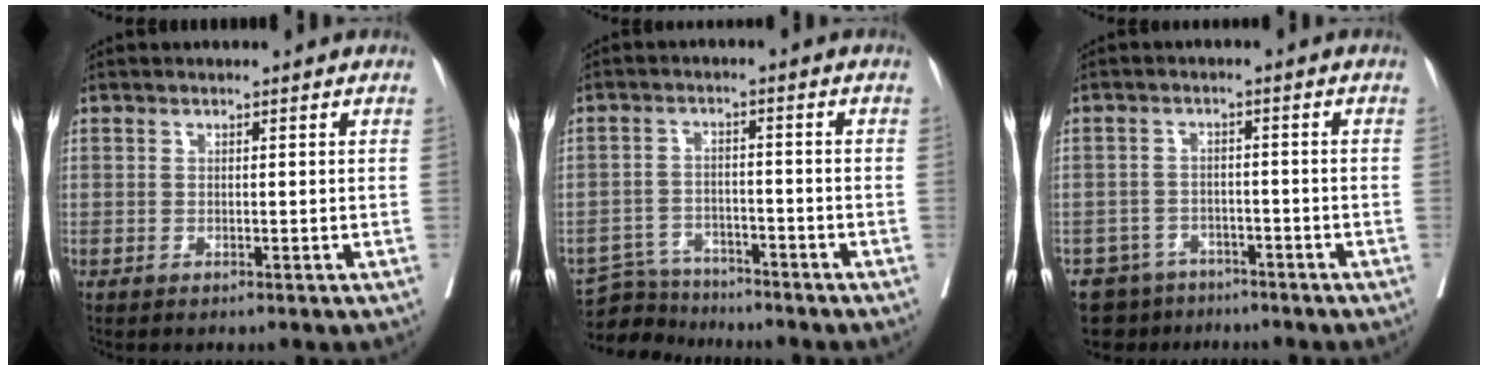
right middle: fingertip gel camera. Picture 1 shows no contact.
{"total": 6.0, "force": [-5.8, 1.4, -0.5], "torque": [0.004, 0.001, -0.102]}
{"total": 5.8, "force": [-4.2, 3.9, 0.2], "torque": [0.002, 0.011, -0.062]}